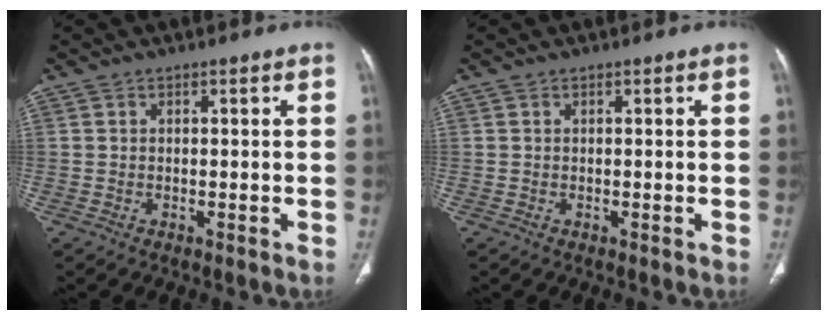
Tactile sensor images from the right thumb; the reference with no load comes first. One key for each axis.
{"total": 0.0}